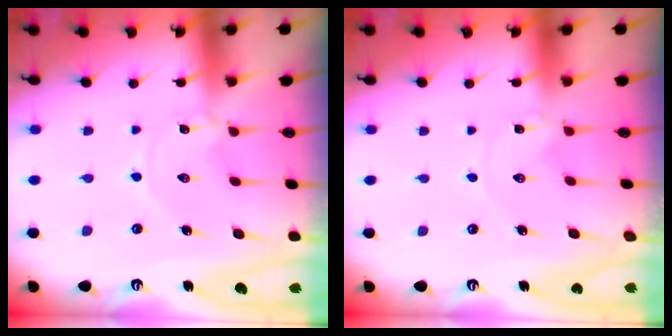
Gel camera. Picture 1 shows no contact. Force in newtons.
{"total": 0.0}